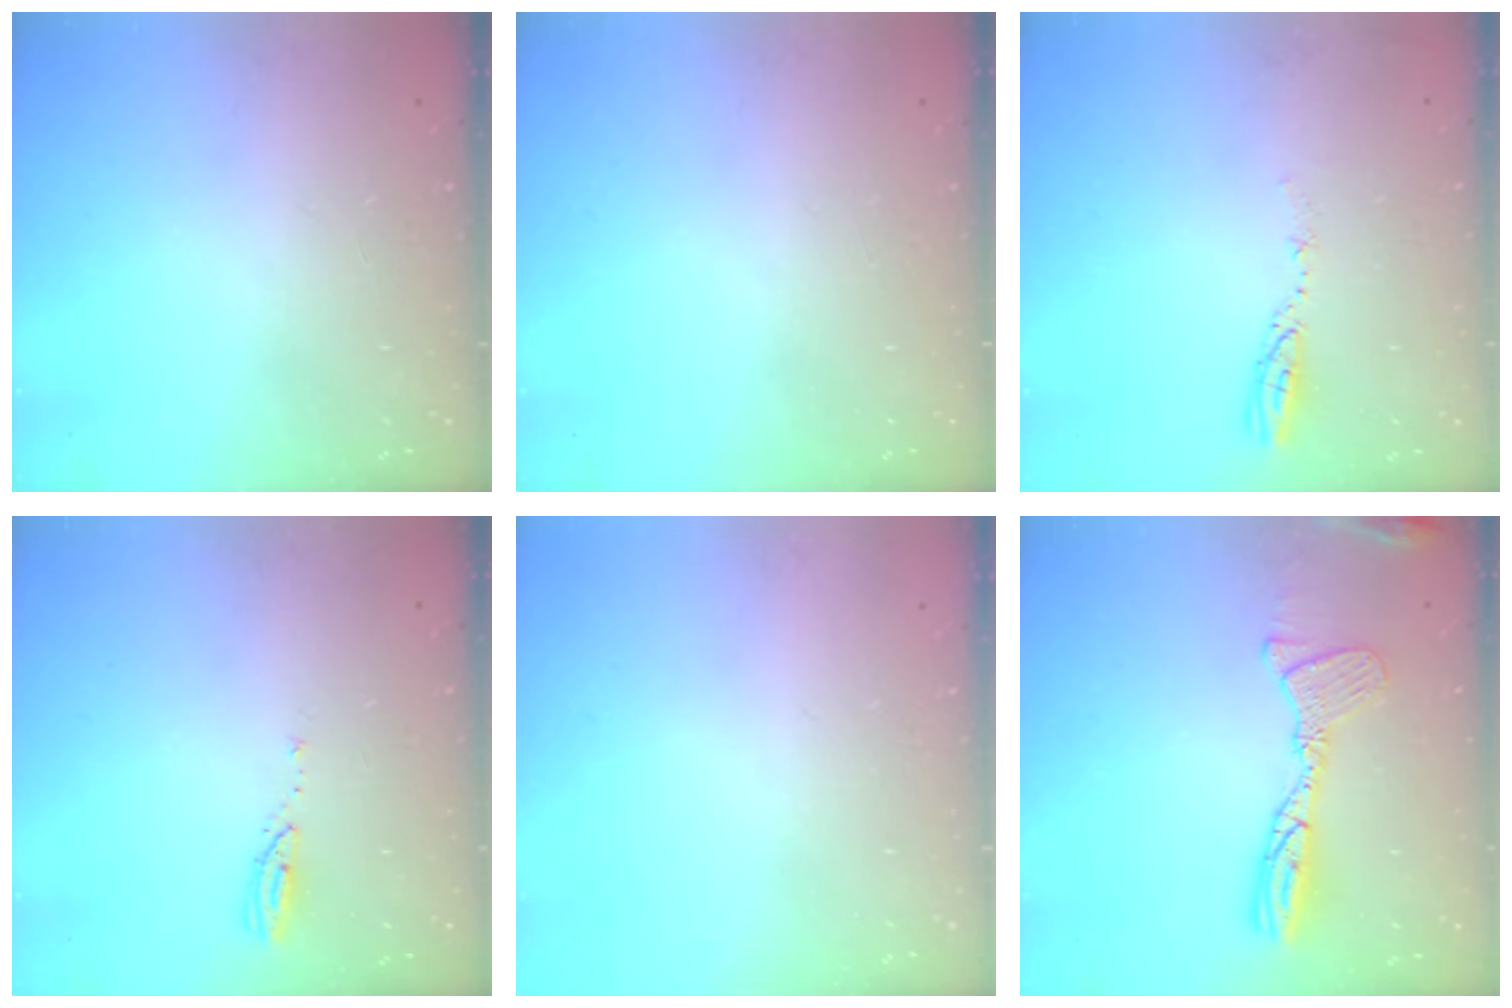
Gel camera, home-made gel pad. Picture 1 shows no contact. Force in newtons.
{"total": 0.0}
{"total": 4.0, "press": 3.9, "slide": 0.5}
{"total": 3.0, "press": 2.9, "slide": 0.3}
{"total": 0.0}
{"total": 13.5, "press": 13.5, "slide": 1.3}